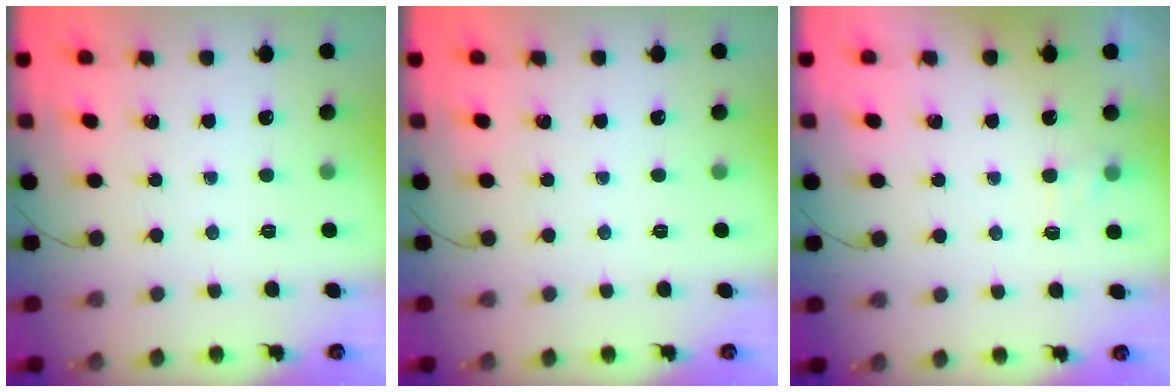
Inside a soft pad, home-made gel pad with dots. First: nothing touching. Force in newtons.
{"total": 0.0}
{"total": 1.9, "press": 1.4, "slide": 1.2}